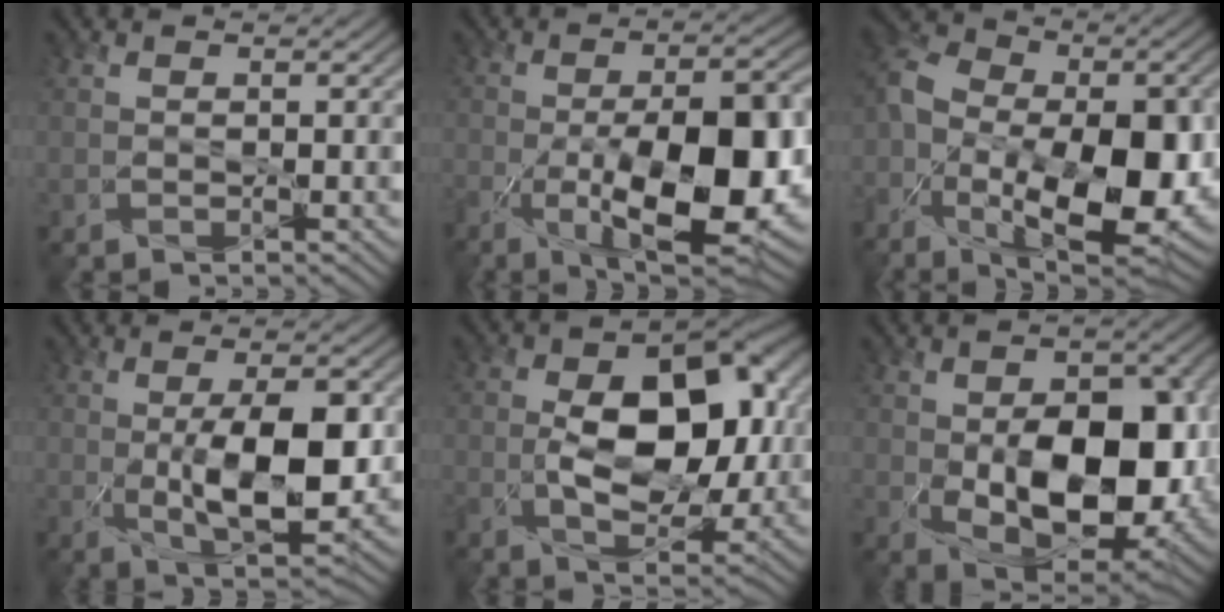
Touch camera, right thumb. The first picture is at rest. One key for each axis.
{"total": 16.3, "fx": -4.7, "fy": 6.7, "fz": 14.2, "tx": -0.225, "ty": -0.016, "tz": -0.073}
{"total": 18.1, "fx": -5.3, "fy": 10.5, "fz": 13.7, "tx": -0.261, "ty": -0.035, "tz": -0.077}
{"total": 9.8, "fx": -0.5, "fy": 3.9, "fz": 9.0, "tx": -0.158, "ty": -0.015, "tz": 0.003}
{"total": 13.3, "fx": -0.5, "fy": 7.5, "fz": 11.0, "tx": -0.169, "ty": 0.008, "tz": -0.013}
{"total": 14.5, "fx": -1.8, "fy": 8.6, "fz": 11.5, "tx": -0.174, "ty": -0.029, "tz": -0.017}